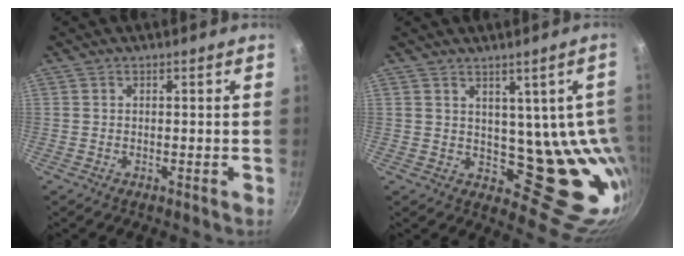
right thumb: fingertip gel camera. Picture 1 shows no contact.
{"total": 13.9, "force": [2.6, 8.8, 10.4], "torque": [-0.071, -0.031, 0.057]}